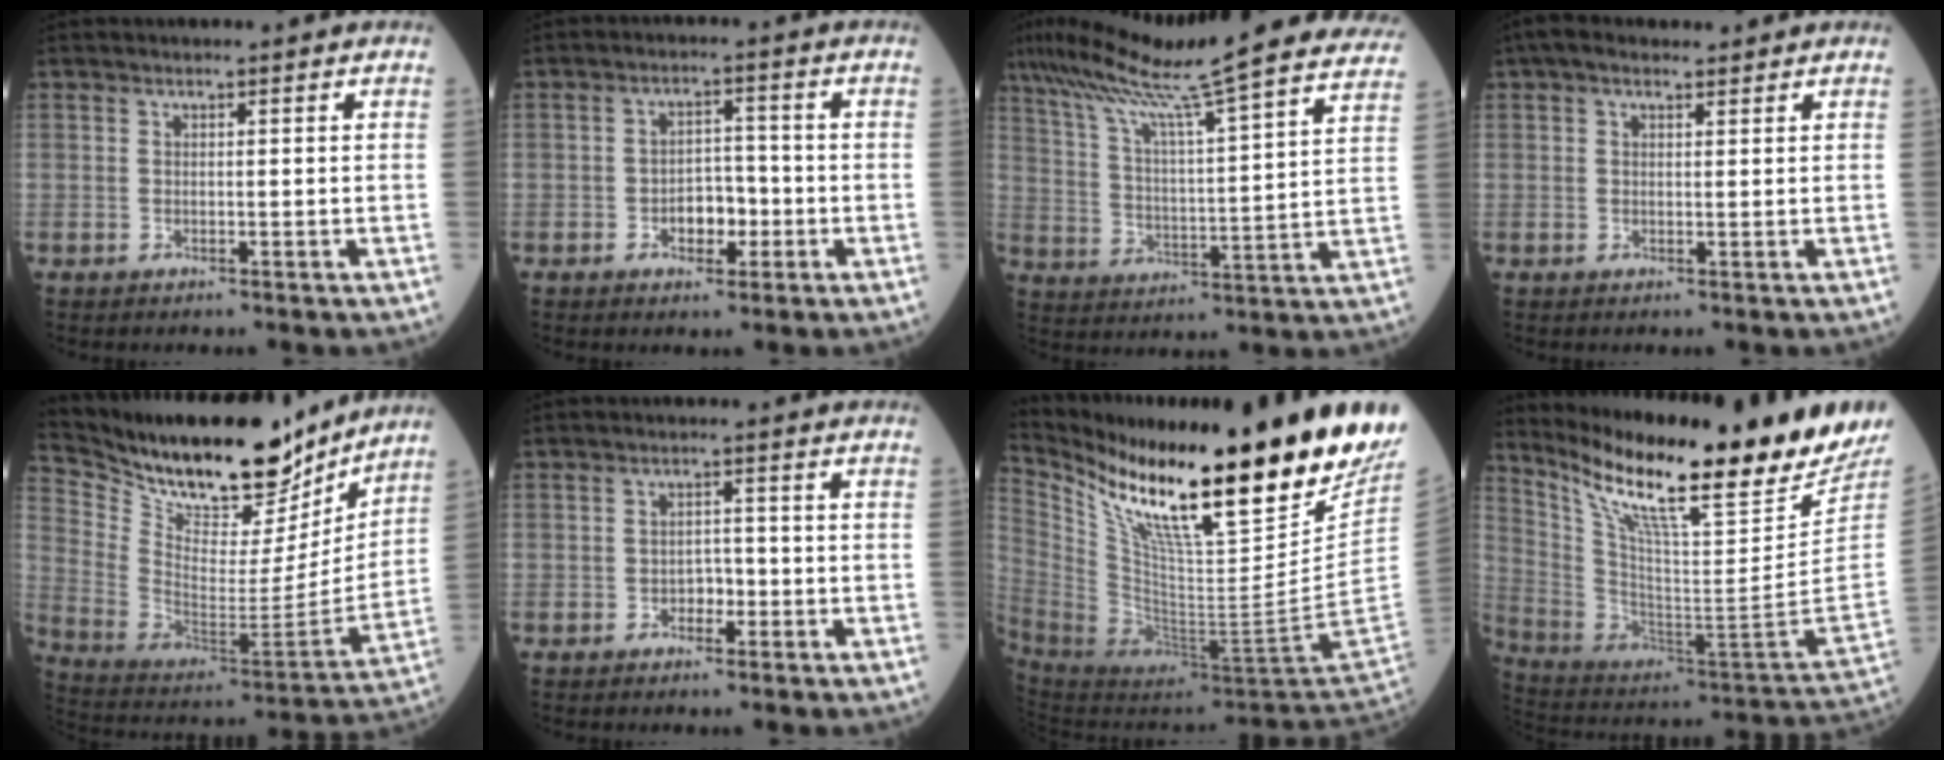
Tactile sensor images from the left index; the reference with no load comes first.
{"total": 4.6, "force": [-1.7, 2.8, 3.3], "torque": [-0.051, 0.011, -0.027]}
{"total": 30.2, "force": [26.4, -0.2, 14.6], "torque": [-0.251, -0.038, 0.356]}
{"total": 3.5, "force": [2.4, 1.5, 2.0], "torque": [-0.045, 0.031, 0.041]}
{"total": 24.7, "force": [21.2, 6.7, 10.9], "torque": [-0.199, -0.018, 0.335]}
{"total": 2.2, "force": [-1.0, 1.4, 1.4], "torque": [-0.016, 0.007, -0.018]}
{"total": 31.7, "force": [21.8, 2.2, 22.9], "torque": [-0.360, -0.058, 0.344]}
{"total": 26.9, "force": [21.2, 2.5, 16.3], "torque": [-0.284, -0.062, 0.328]}